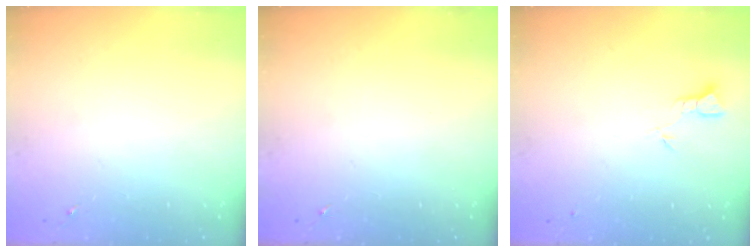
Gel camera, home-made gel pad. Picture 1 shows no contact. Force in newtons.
{"total": 0.0}
{"total": 2.0, "press": 2.0, "slide": 0.1}